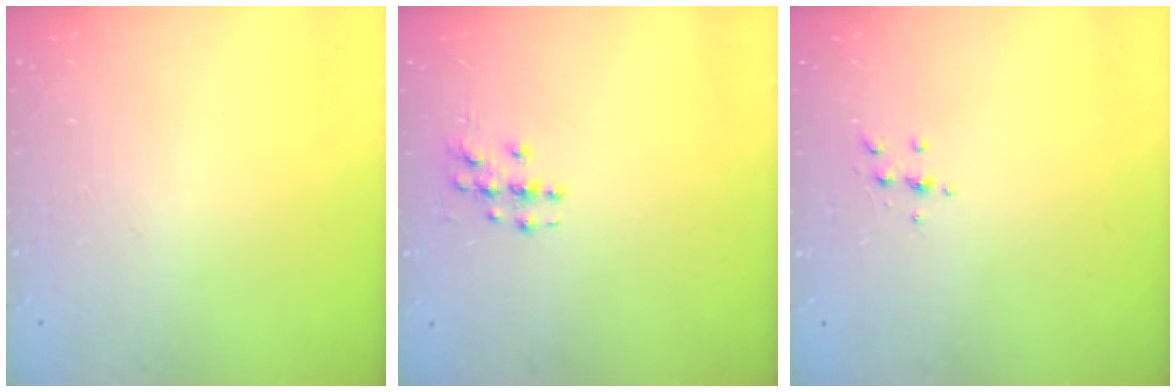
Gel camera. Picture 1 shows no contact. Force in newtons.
{"total": 3.7, "press": 3.7, "slide": 0.1}
{"total": 4.9, "press": 4.8, "slide": 1.1}